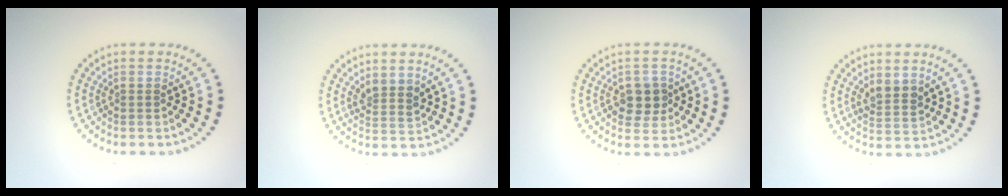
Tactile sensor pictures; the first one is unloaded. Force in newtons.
{"total": 2.0, "press": 1.6, "slide": 1.1}
{"total": 2.9, "press": 2.8, "slide": 0.8}
{"total": 2.2, "press": 2.0, "slide": 0.9}